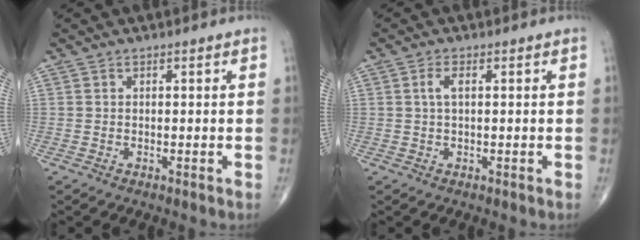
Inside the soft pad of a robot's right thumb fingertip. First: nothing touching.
{"total": 2.3, "force": [0.5, 0.8, 2.0], "torque": [-0.047, 0.006, 0.010]}